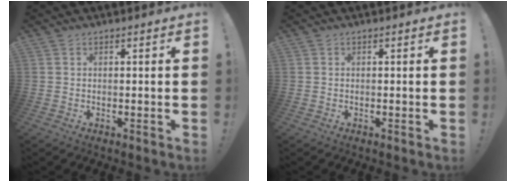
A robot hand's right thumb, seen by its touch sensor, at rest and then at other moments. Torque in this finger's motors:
{"motor_torque": [-0.32, 0.32, 0.00, -0.01, 0.06]}